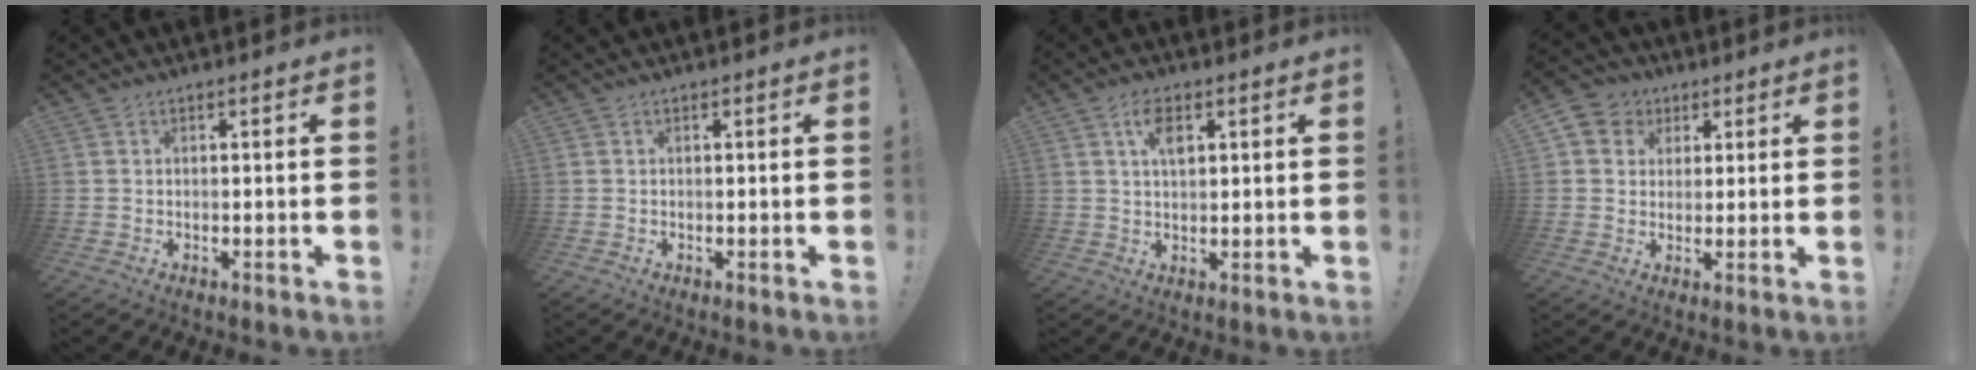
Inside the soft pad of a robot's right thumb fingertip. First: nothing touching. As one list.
[{"total": 0.0}, {"total": 5.7, "force": [2.4, 2.8, 4.3], "torque": [-0.068, -0.006, 0.039]}, {"total": 6.7, "force": [2.0, 6.2, 1.5], "torque": [-0.021, -0.003, 0.041]}]